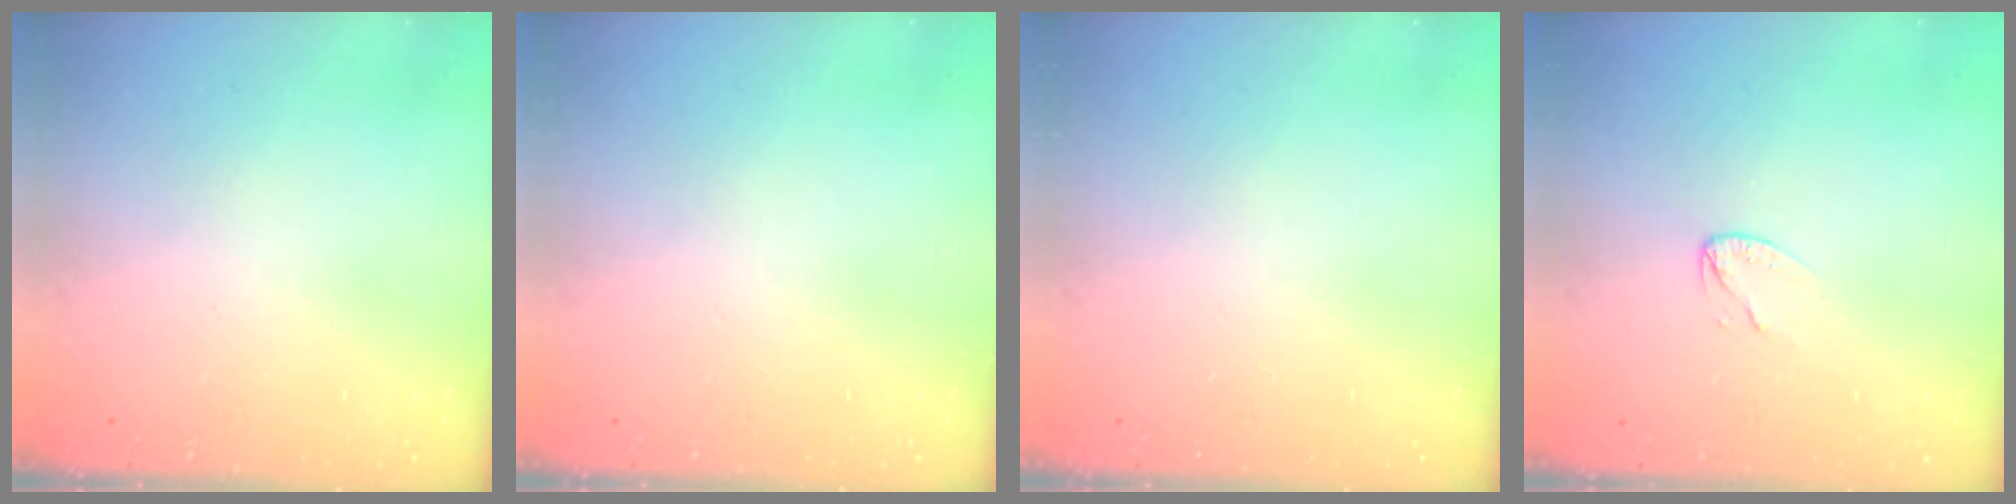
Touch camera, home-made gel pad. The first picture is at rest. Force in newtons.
{"total": 0.0}
{"total": 0.0}
{"total": 3.2, "press": 3.2, "slide": 0.3}